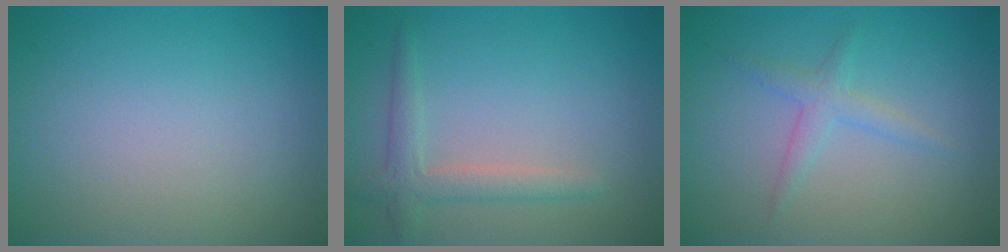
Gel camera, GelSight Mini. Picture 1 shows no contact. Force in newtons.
{"total": 2.5, "press": 2.5, "slide": 0.3}
{"total": 1.8, "press": 1.8, "slide": 0.1}